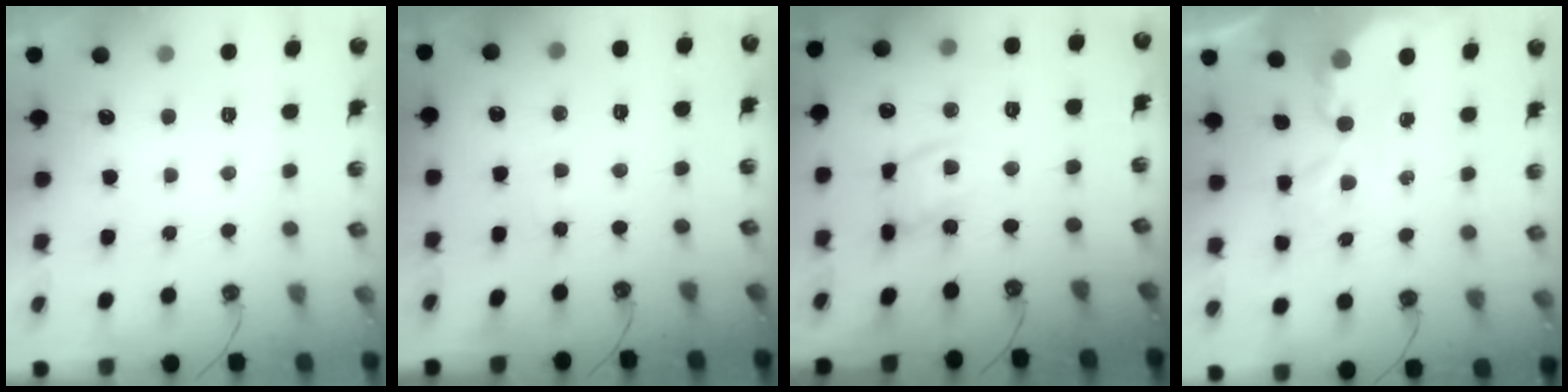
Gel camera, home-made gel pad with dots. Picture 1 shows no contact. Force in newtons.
{"total": 4.7, "press": 4.7, "slide": 0.4}
{"total": 12.7, "press": 12.6, "slide": 1.4}
{"total": 4.0, "press": 4.0, "slide": 0.1}